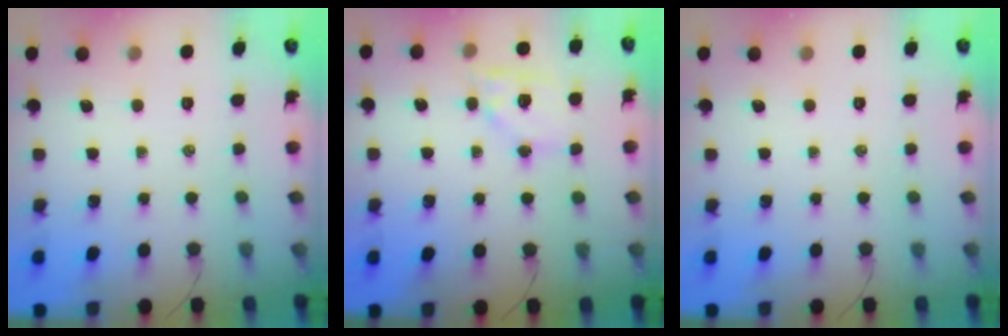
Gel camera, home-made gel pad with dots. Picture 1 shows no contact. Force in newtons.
{"total": 11.3, "press": 11.1, "slide": 1.8}
{"total": 0.0}